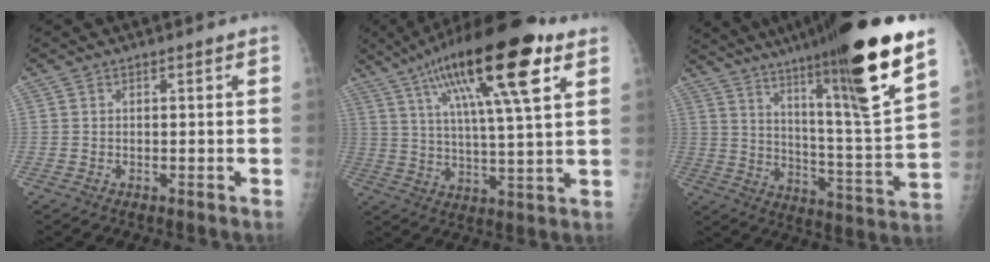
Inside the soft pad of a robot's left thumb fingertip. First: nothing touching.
{"total": 21.9, "force": [10.8, 4.7, 18.5], "torque": [-0.304, -0.010, 0.178]}
{"total": 25.5, "force": [16.4, 1.7, 19.4], "torque": [-0.287, -0.069, 0.261]}